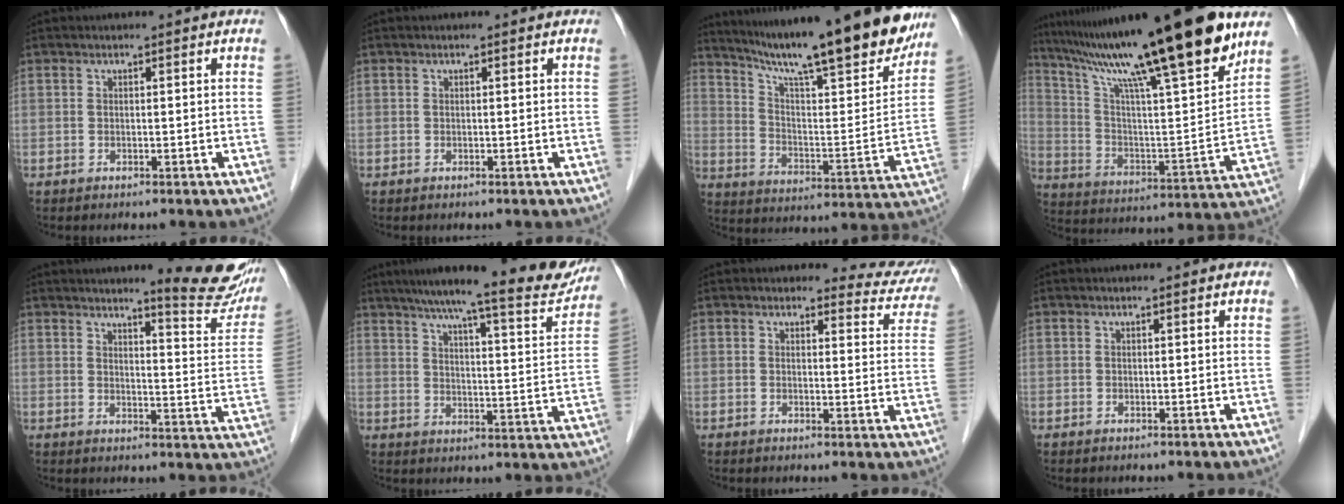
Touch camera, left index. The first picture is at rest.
{"total": 0.0}
{"total": 24.3, "force": [20.6, 2.0, 12.8], "torque": [-0.207, -0.034, 0.298]}
{"total": 26.3, "force": [19.5, 1.0, 17.6], "torque": [-0.300, -0.005, 0.318]}
{"total": 12.1, "force": [10.6, 0.6, 5.8], "torque": [-0.056, -0.049, 0.116]}
{"total": 19.5, "force": [17.0, 1.8, 9.4], "torque": [-0.133, -0.021, 0.215]}
{"total": 7.1, "force": [6.7, 2.3, 0.0], "torque": [0.027, -0.027, 0.044]}
{"total": 0.0}